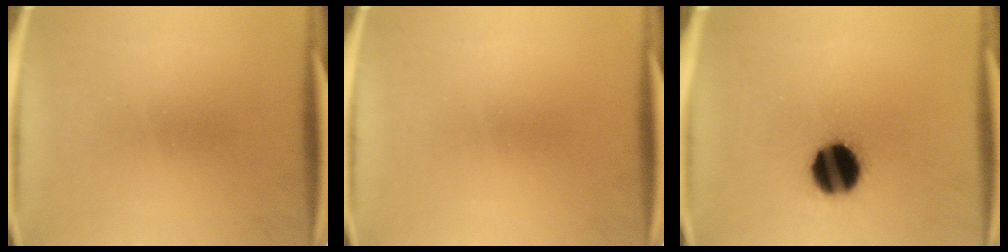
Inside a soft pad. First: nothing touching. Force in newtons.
{"total": 0.0}
{"total": 15.2}